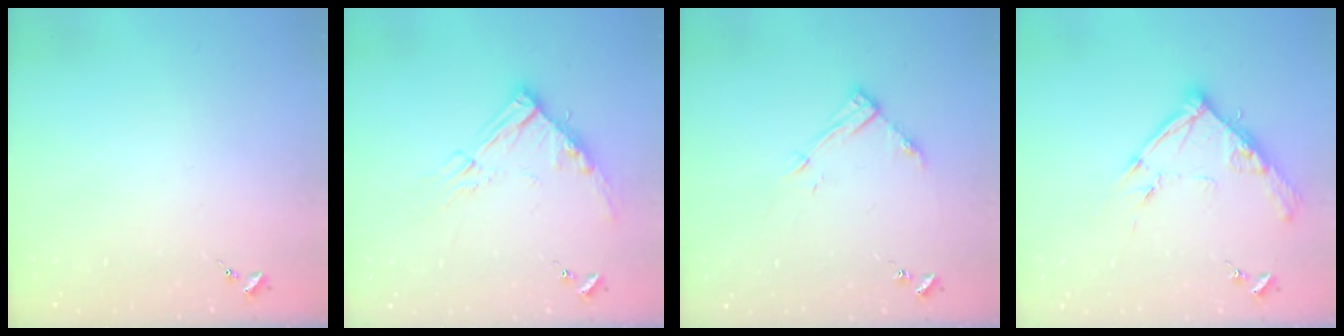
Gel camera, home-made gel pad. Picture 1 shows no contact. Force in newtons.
{"total": 12.3, "press": 12.2, "slide": 1.3}
{"total": 11.0, "press": 11.0, "slide": 0.8}
{"total": 13.3, "press": 13.2, "slide": 1.2}